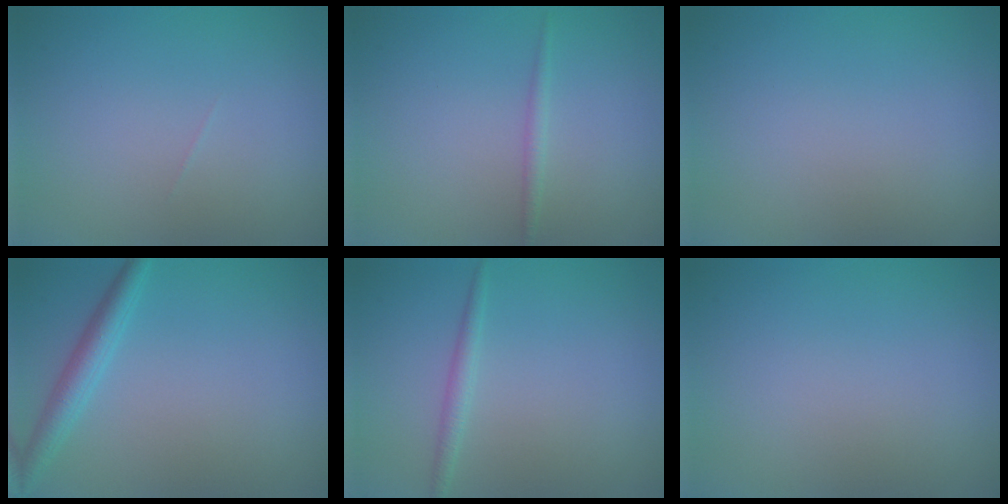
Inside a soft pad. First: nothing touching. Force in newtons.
{"total": 0.9, "press": 0.9, "slide": 0.1}
{"total": 0.0}
{"total": 2.6, "press": 2.6, "slide": 0.1}
{"total": 1.3, "press": 1.3, "slide": 0.1}
{"total": 0.0}